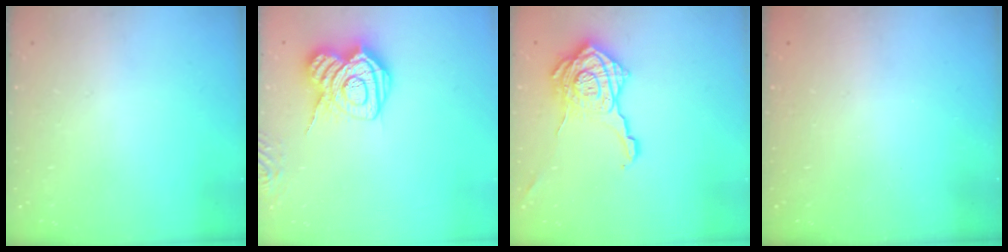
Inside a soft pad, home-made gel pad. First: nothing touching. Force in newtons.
{"total": 13.5, "press": 13.5, "slide": 0.9}
{"total": 20.0, "press": 19.9, "slide": 0.8}
{"total": 2.6, "press": 2.5, "slide": 0.9}